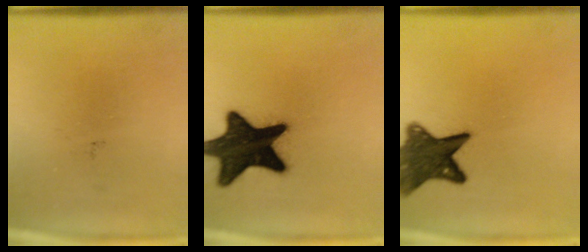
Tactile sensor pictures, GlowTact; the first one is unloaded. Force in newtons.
{"total": 17.6}
{"total": 10.5}